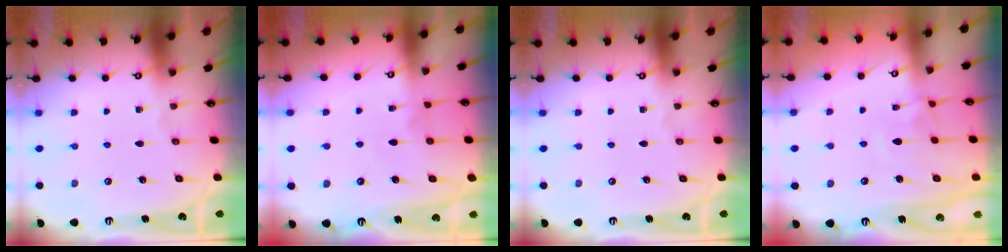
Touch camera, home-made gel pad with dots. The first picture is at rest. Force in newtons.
{"total": 0.0}
{"total": 0.0}
{"total": 2.5, "press": 2.4, "slide": 0.6}